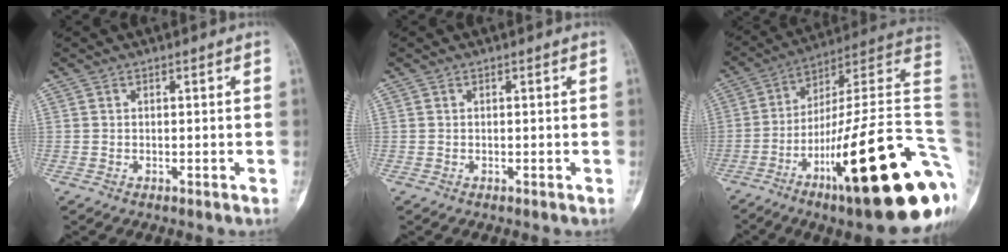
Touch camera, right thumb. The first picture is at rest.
{"total": 0.0}
{"total": 31.4, "force": [-9.3, 6.6, 29.2], "torque": [-0.331, 0.061, -0.147]}